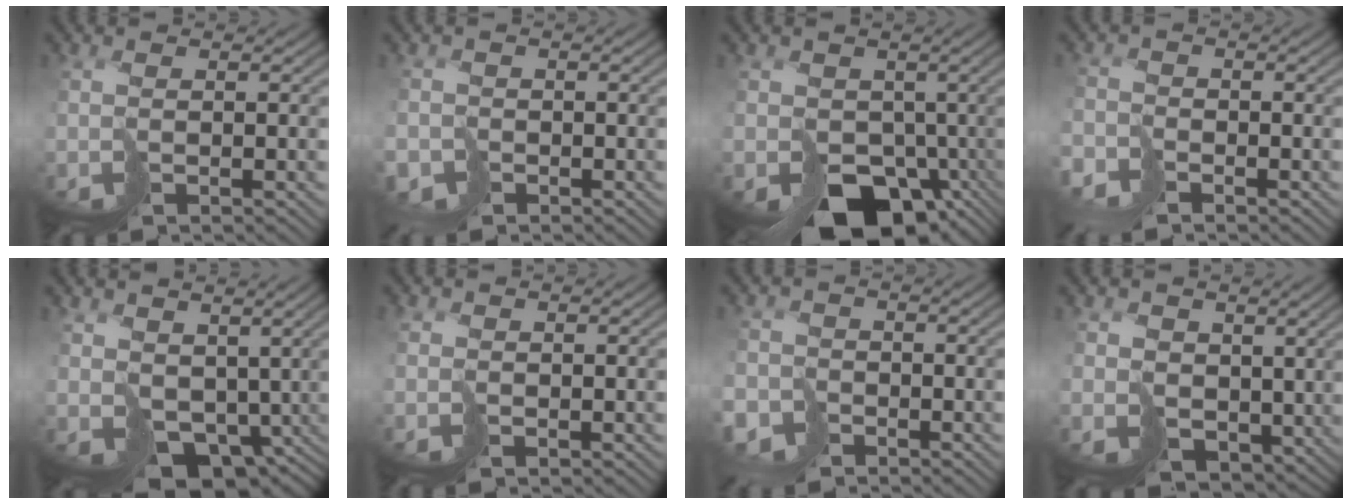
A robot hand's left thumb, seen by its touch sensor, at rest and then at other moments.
{"total": 2.1, "force": [-1.7, 1.2, -0.4], "torque": [0.022, -0.007, -0.038]}
{"total": 10.3, "force": [-4.7, 7.9, 4.6], "torque": [-0.063, -0.039, -0.066]}
{"total": 3.1, "force": [-2.9, 0.8, -0.5], "torque": [0.028, 0.000, -0.064]}
{"total": 8.7, "force": [0.7, 6.7, 5.5], "torque": [-0.120, -0.036, 0.032]}
{"total": 0.7, "force": [0.1, 0.6, -0.2], "torque": [0.003, -0.004, 0.000]}
{"total": 2.9, "force": [-2.6, 1.3, -0.4], "torque": [0.027, 0.001, -0.056]}
{"total": 4.8, "force": [1.3, 4.0, 2.3], "torque": [-0.059, -0.018, 0.024]}